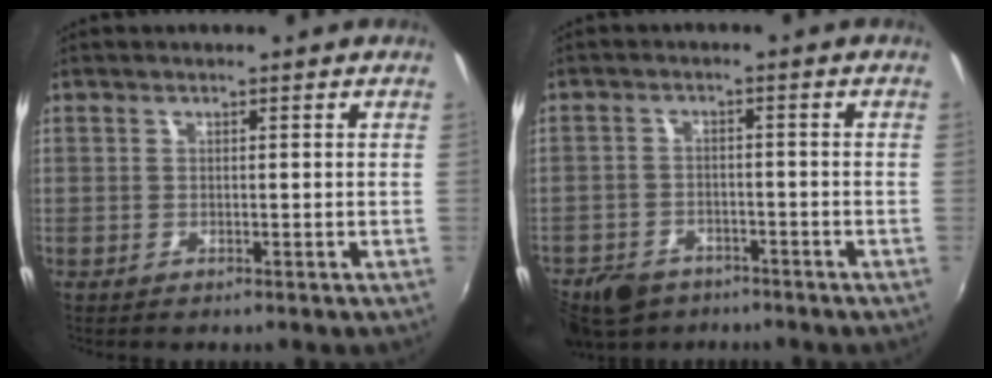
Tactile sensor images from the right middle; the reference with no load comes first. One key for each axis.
{"total": 9.7, "fx": -7.1, "fy": 5.6, "fz": 3.6, "tx": -0.099, "ty": -0.003, "tz": -0.116}